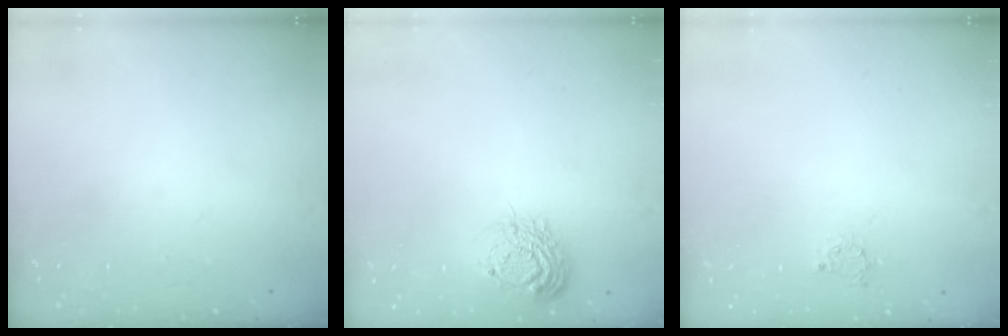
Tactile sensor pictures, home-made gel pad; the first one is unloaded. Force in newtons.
{"total": 12.9, "press": 12.9, "slide": 0.9}
{"total": 3.1, "press": 3.1, "slide": 0.3}